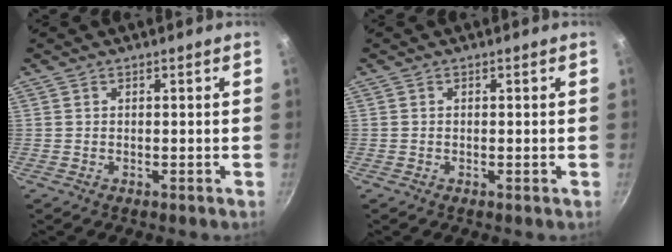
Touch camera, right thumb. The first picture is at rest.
{"total": 0.0}